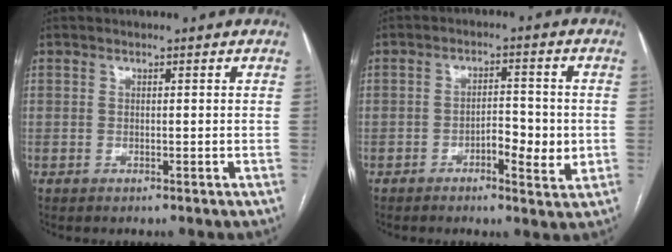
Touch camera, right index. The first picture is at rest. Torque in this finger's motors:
{"motor_torque": [0.07, -0.19, 0.12, 0.02]}